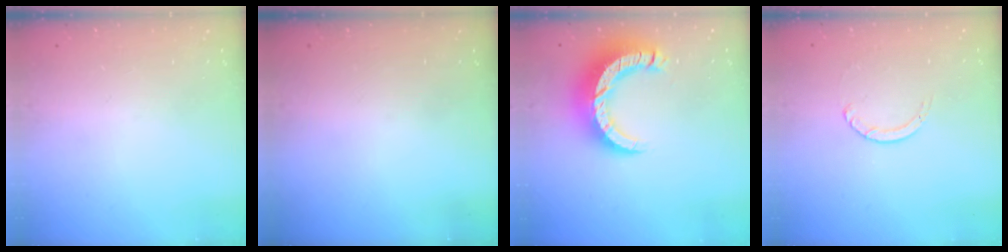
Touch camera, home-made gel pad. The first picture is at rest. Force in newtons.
{"total": 0.0}
{"total": 12.9, "press": 12.9, "slide": 1.3}
{"total": 1.1, "press": 1.1, "slide": 0.1}